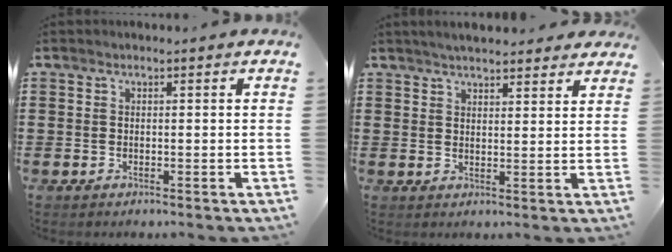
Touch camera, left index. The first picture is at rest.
{"total": 3.4, "force": [3.2, 0.3, 1.0], "torque": [-0.028, -0.006, 0.059]}